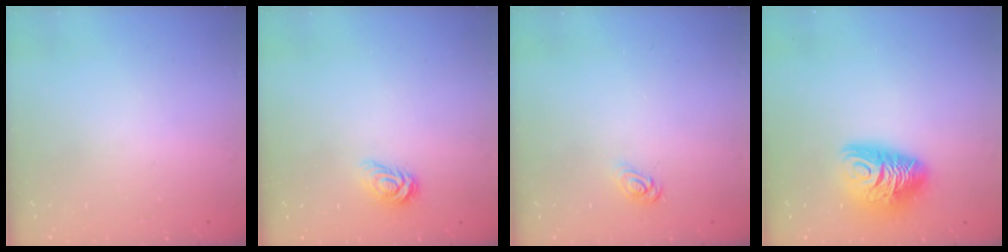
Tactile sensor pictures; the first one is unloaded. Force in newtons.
{"total": 3.9, "press": 3.9, "slide": 0.5}
{"total": 3.4, "press": 3.4, "slide": 0.3}
{"total": 12.4, "press": 12.3, "slide": 1.4}